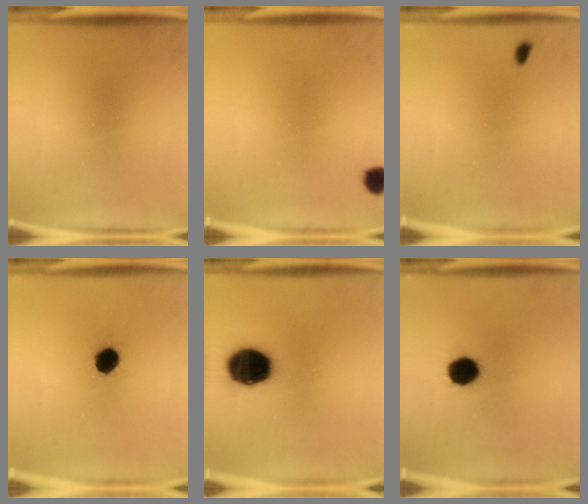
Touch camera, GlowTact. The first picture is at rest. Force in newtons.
{"total": 2.8}
{"total": 0.7}
{"total": 5.8}
{"total": 17.2}
{"total": 8.7}